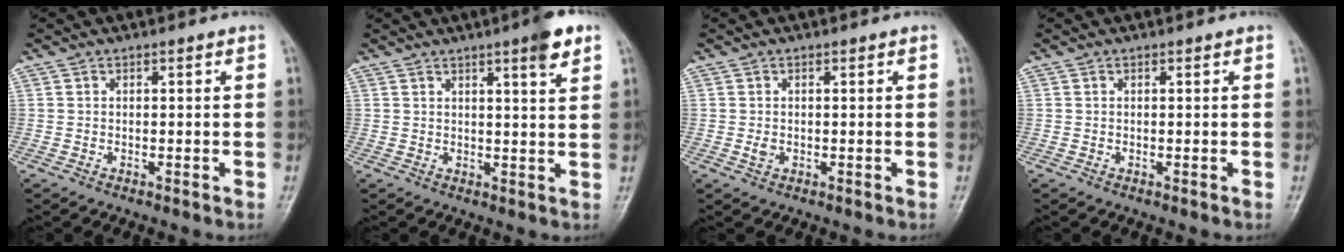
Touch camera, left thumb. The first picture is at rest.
{"total": 5.9, "force": [3.5, 0.7, 4.7], "torque": [-0.060, -0.017, 0.045]}
{"total": 1.2, "force": [-0.1, 0.9, 0.8], "torque": [-0.012, -0.001, -0.001]}
{"total": 0.0}